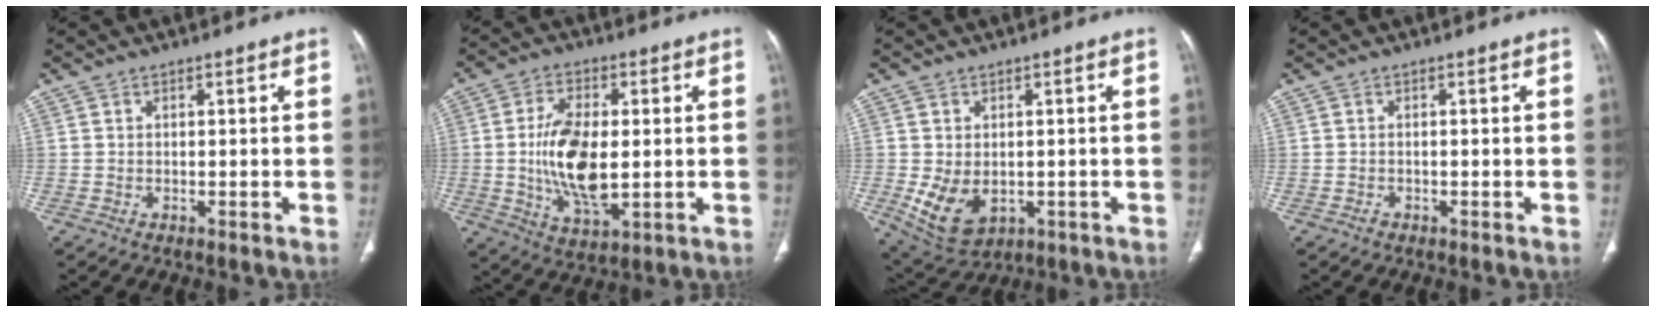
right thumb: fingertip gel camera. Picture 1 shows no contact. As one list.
[{"total": 13.5, "force": [-0.2, 6.7, 11.6], "torque": [-0.215, -0.009, 0.002]}, {"total": 8.3, "force": [-1.3, 5.8, 5.8], "torque": [-0.097, -0.008, 0.001]}, {"total": 0.5, "force": [-0.4, 0.3, 0.1], "torque": [-0.003, 0.003, -0.008]}]